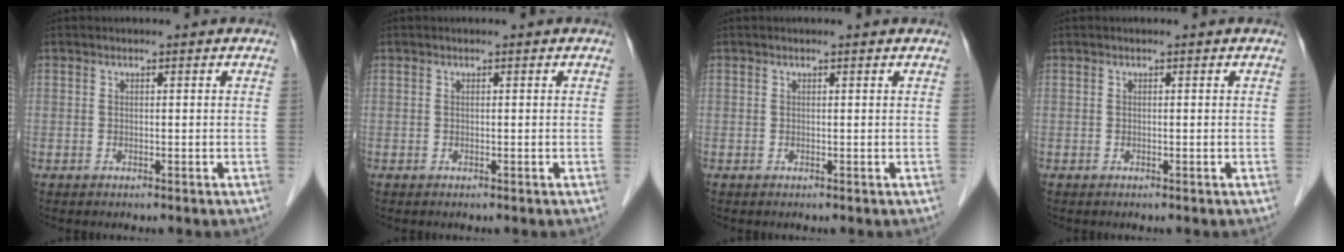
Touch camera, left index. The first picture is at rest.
{"total": 0.0}
{"total": 0.5, "force": [0.5, 0.0, 0.2], "torque": [-0.009, 0.002, 0.007]}
{"total": 0.0}